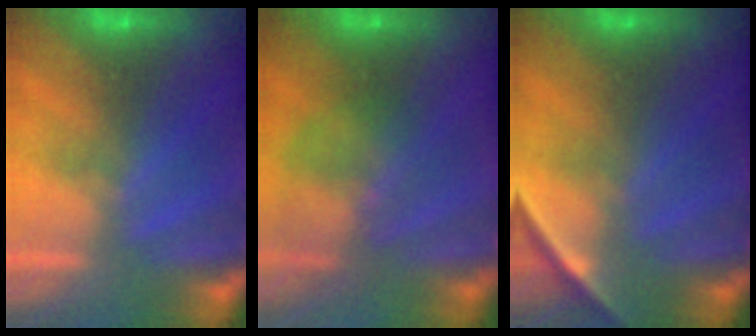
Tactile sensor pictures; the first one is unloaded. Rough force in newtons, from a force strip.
{"total": 2.3}
{"total": 1.9}